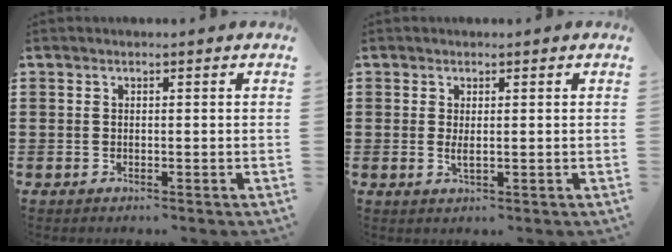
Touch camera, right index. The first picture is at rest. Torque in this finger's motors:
{"motor_torque": [1.35, 0.79, 0.28, 0.07]}